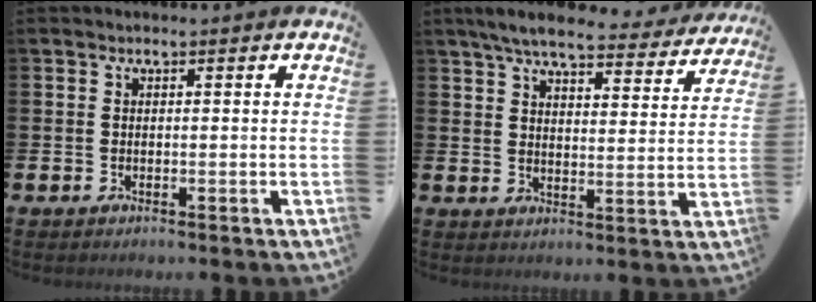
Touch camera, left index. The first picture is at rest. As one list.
[{"total": 6.8, "force": [6.1, 1.0, 2.8], "torque": [-0.064, -0.030, 0.103]}]